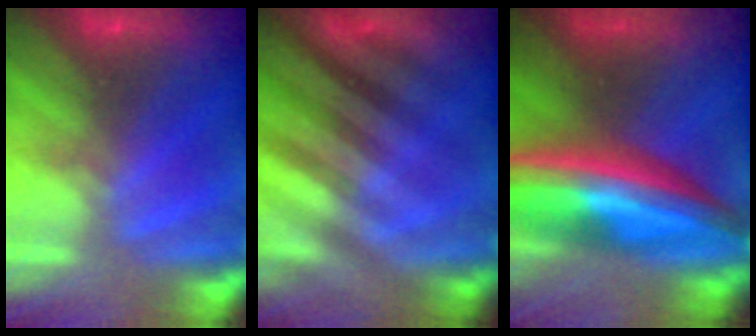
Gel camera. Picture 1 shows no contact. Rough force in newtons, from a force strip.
{"total": 2.8}
{"total": 10.0}